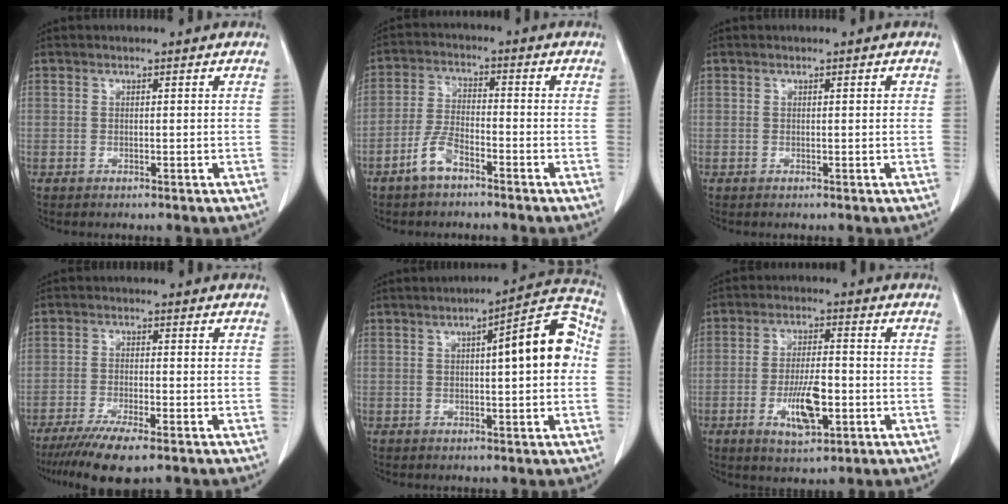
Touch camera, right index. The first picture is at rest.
{"total": 5.2, "force": [-3.5, 1.9, 3.3], "torque": [-0.075, 0.004, -0.067]}
{"total": 0.7, "force": [0.2, 0.2, 0.6], "torque": [-0.008, 0.002, 0.005]}
{"total": 7.9, "force": [-5.5, 0.9, 5.5], "torque": [-0.092, -0.017, -0.087]}
{"total": 10.7, "force": [1.3, 2.1, 10.4], "torque": [-0.132, 0.032, 0.013]}
{"total": 8.1, "force": [-2.5, 2.5, 7.3], "torque": [-0.139, -0.004, -0.038]}